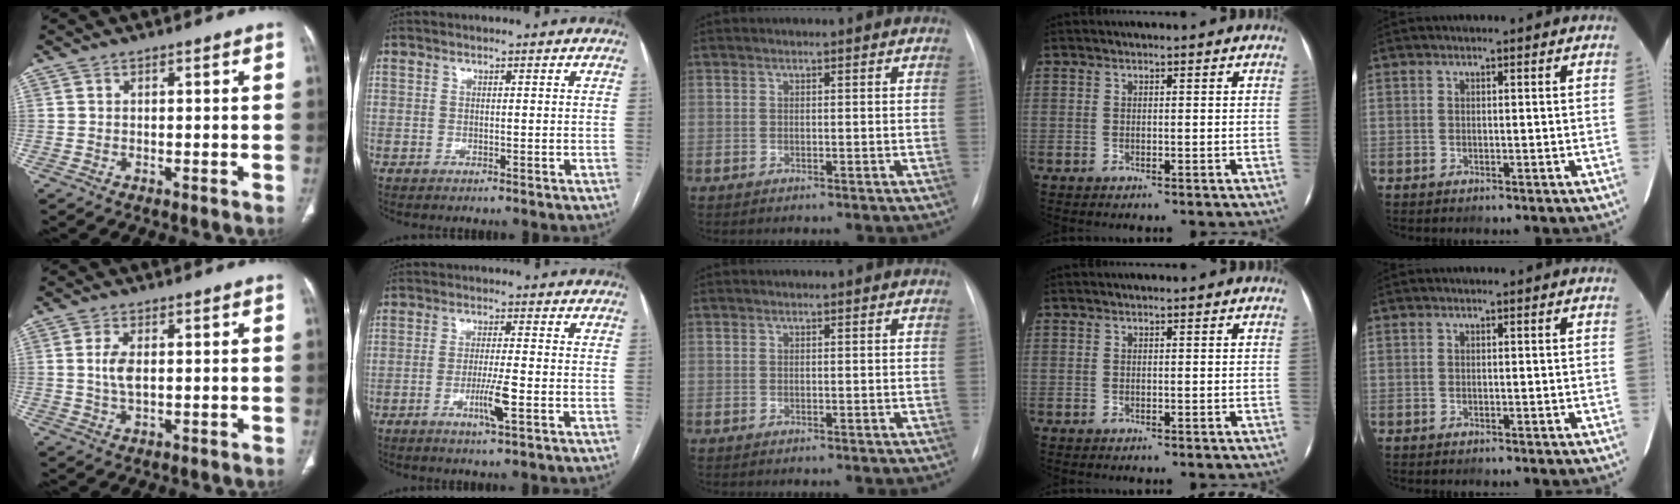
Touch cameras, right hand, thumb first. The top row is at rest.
{"thumb": {"total": 4.2, "force": [0.5, 2.0, 3.6], "torque": [-0.082, -0.001, 0.014]}, "index": {"total": 5.0, "force": [-1.8, -0.2, 4.6], "torque": [-0.090, -0.009, -0.031]}}